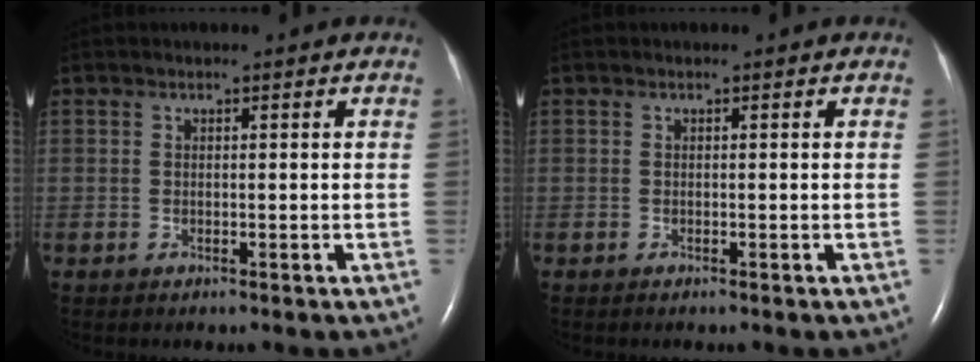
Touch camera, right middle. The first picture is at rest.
{"total": 0.0}